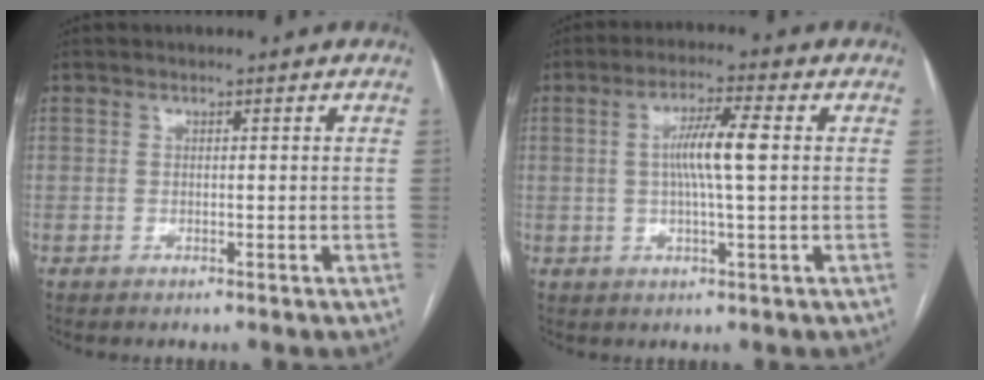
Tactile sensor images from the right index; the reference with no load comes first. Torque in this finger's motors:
{"motor_torque": [0.73, -0.01, 0.42, 0.09]}